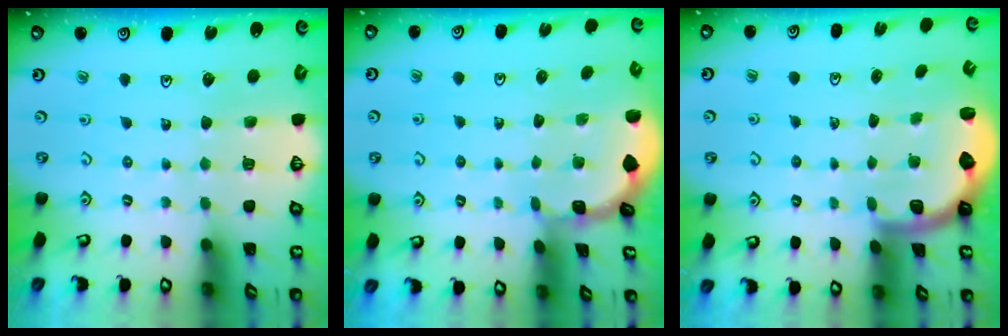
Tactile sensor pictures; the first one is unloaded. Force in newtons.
{"total": 0.9, "press": 0.8, "slide": 0.2}
{"total": 1.8, "press": 1.8, "slide": 0.5}